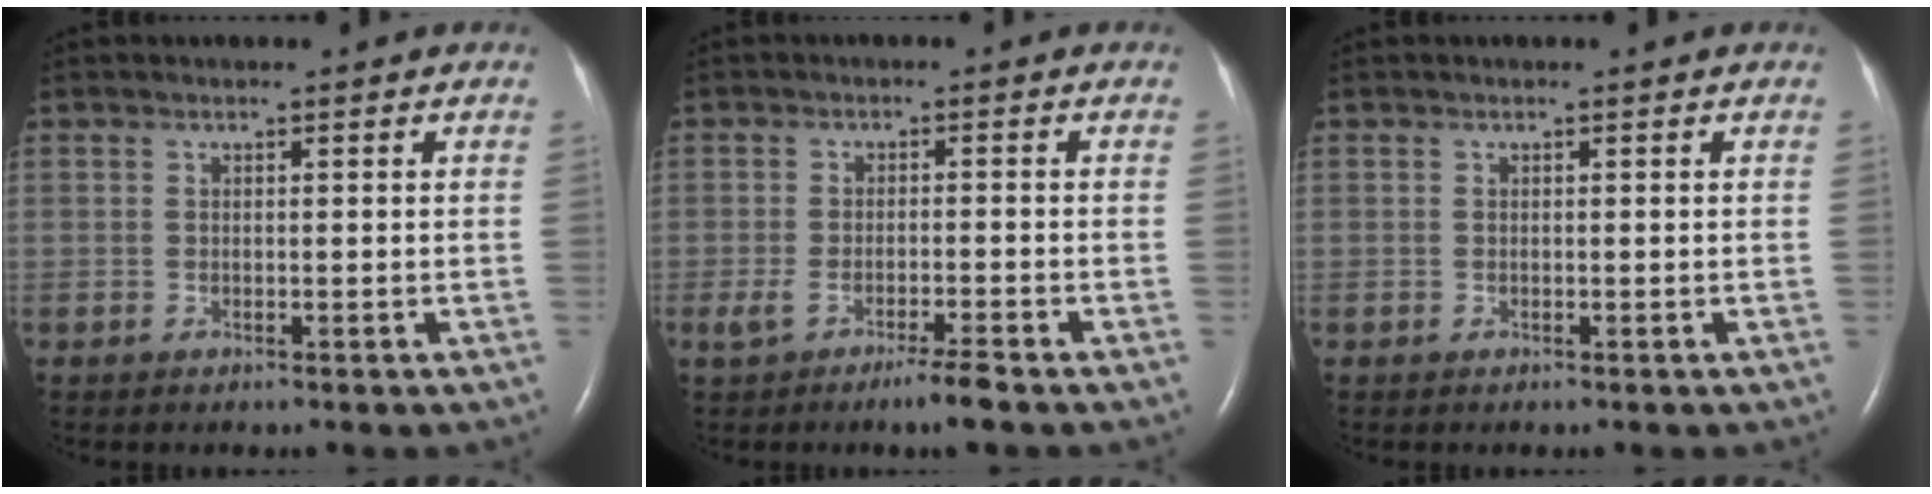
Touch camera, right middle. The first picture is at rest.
{"total": 4.0, "force": [-2.7, 0.0, 2.9], "torque": [-0.060, -0.008, -0.050]}
{"total": 0.0}